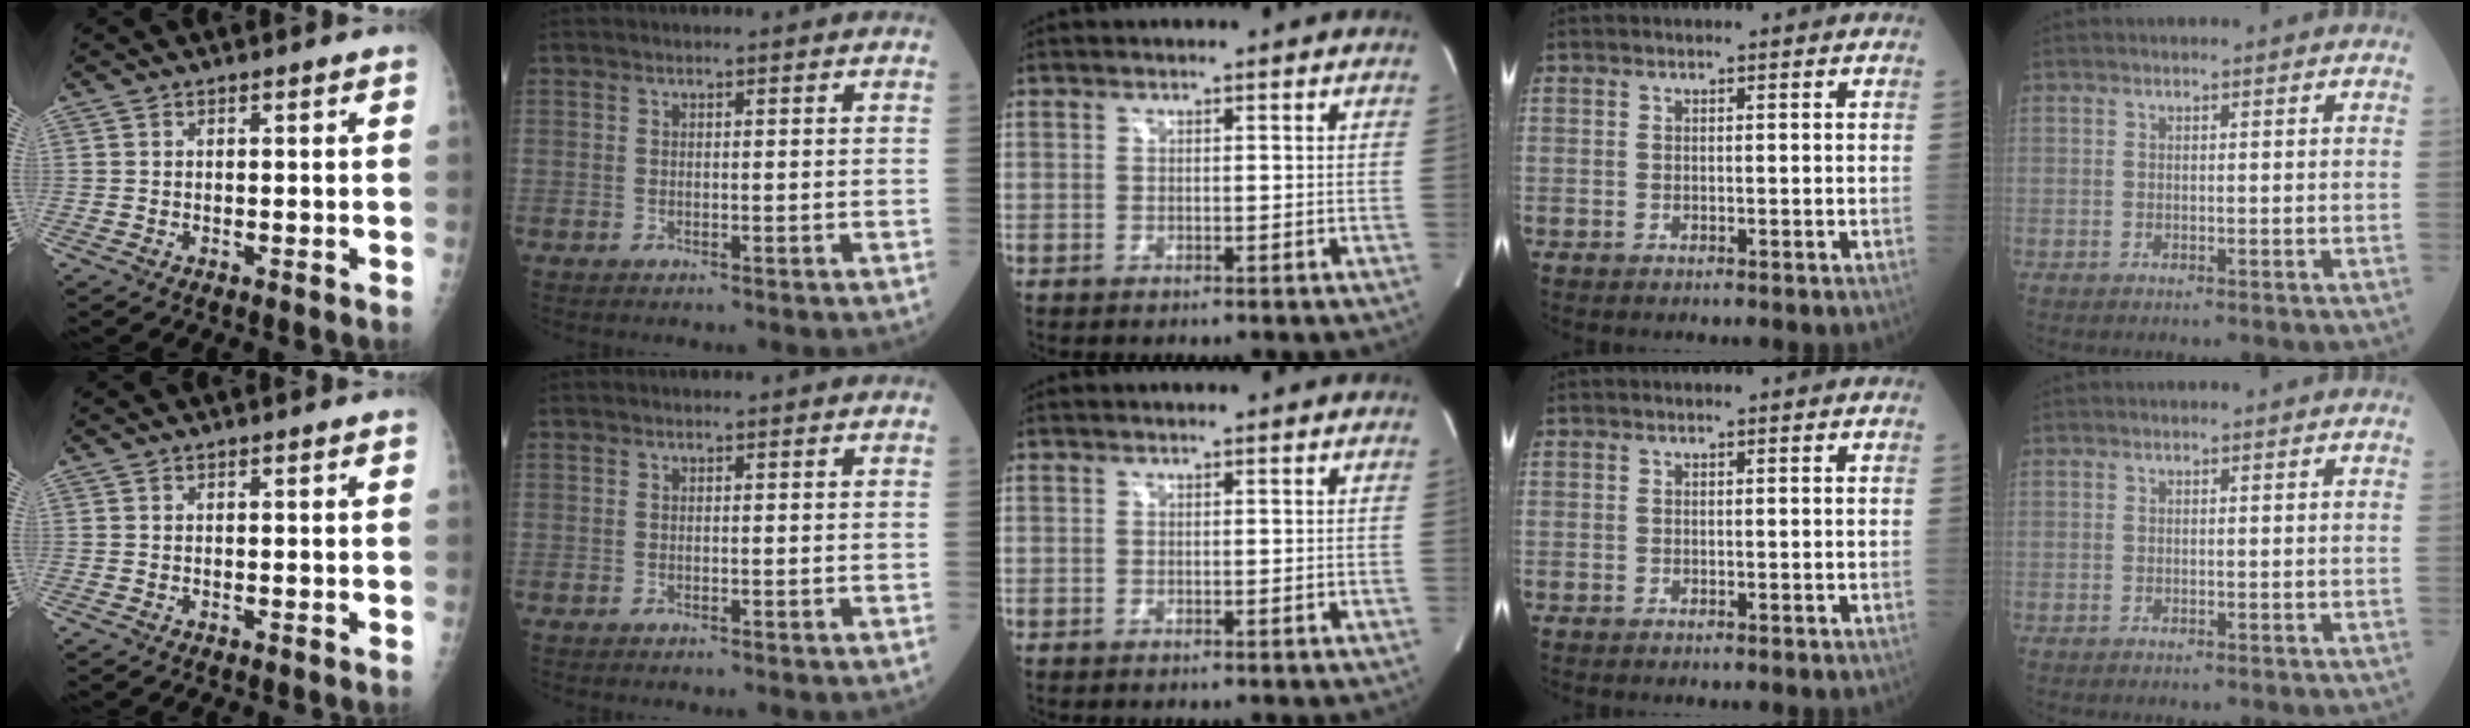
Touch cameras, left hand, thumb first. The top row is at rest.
{}